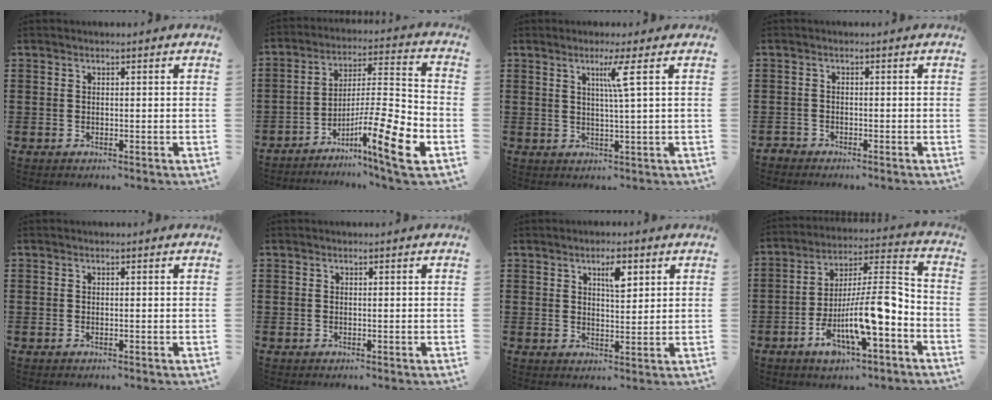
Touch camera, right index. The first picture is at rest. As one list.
[{"total": 12.5, "force": [-6.9, 1.3, 10.3], "torque": [-0.174, 0.008, -0.128]}, {"total": 4.0, "force": [1.4, -0.8, 3.7], "torque": [-0.073, -0.006, 0.019]}, {"total": 1.6, "force": [-1.4, 0.6, -0.1], "torque": [-0.003, 0.002, -0.034]}, {"total": 0.0}, {"total": 0.0}, {"total": 4.0, "force": [2.0, 1.5, 3.1], "torque": [-0.044, 0.000, 0.028]}, {"total": 12.6, "force": [-4.8, 3.7, 11.1], "torque": [-0.196, -0.015, -0.098]}]